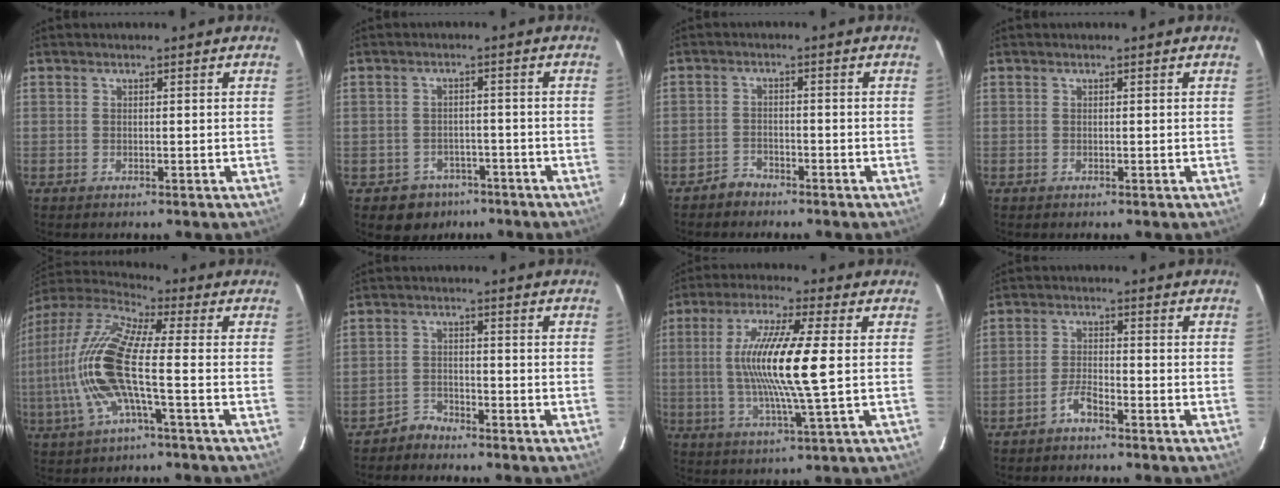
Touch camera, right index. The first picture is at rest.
{"total": 6.1, "force": [-3.9, 4.6, 0.6], "torque": [-0.025, 0.026, -0.045]}
{"total": 2.7, "force": [-2.3, 1.3, 0.1], "torque": [-0.007, 0.008, -0.043]}
{"total": 0.0}
{"total": 14.5, "force": [-2.0, 1.8, 14.3], "torque": [-0.298, 0.000, -0.042]}
{"total": 2.8, "force": [-2.6, 0.8, -0.2], "torque": [0.004, 0.007, -0.051]}
{"total": 14.5, "force": [0.7, 0.5, 14.5], "torque": [-0.272, -0.006, 0.010]}
{"total": 3.1, "force": [-2.5, 0.6, 1.7], "torque": [-0.048, 0.009, -0.052]}